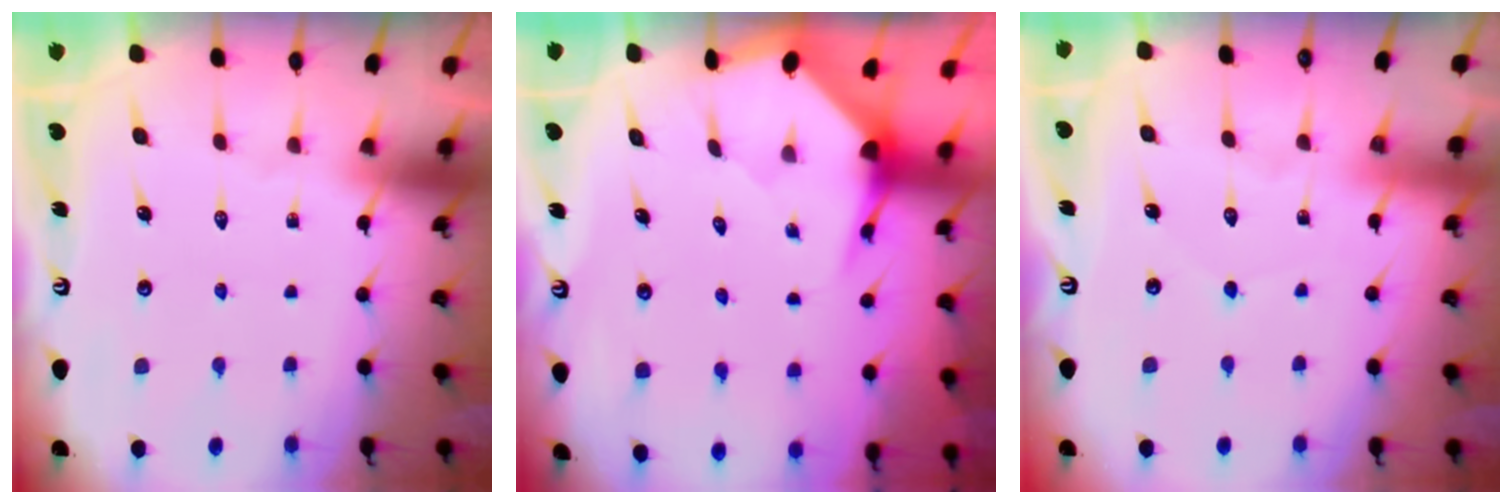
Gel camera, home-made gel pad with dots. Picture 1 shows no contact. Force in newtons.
{"total": 3.6, "press": 3.6, "slide": 0.4}
{"total": 3.2, "press": 3.2, "slide": 0.2}